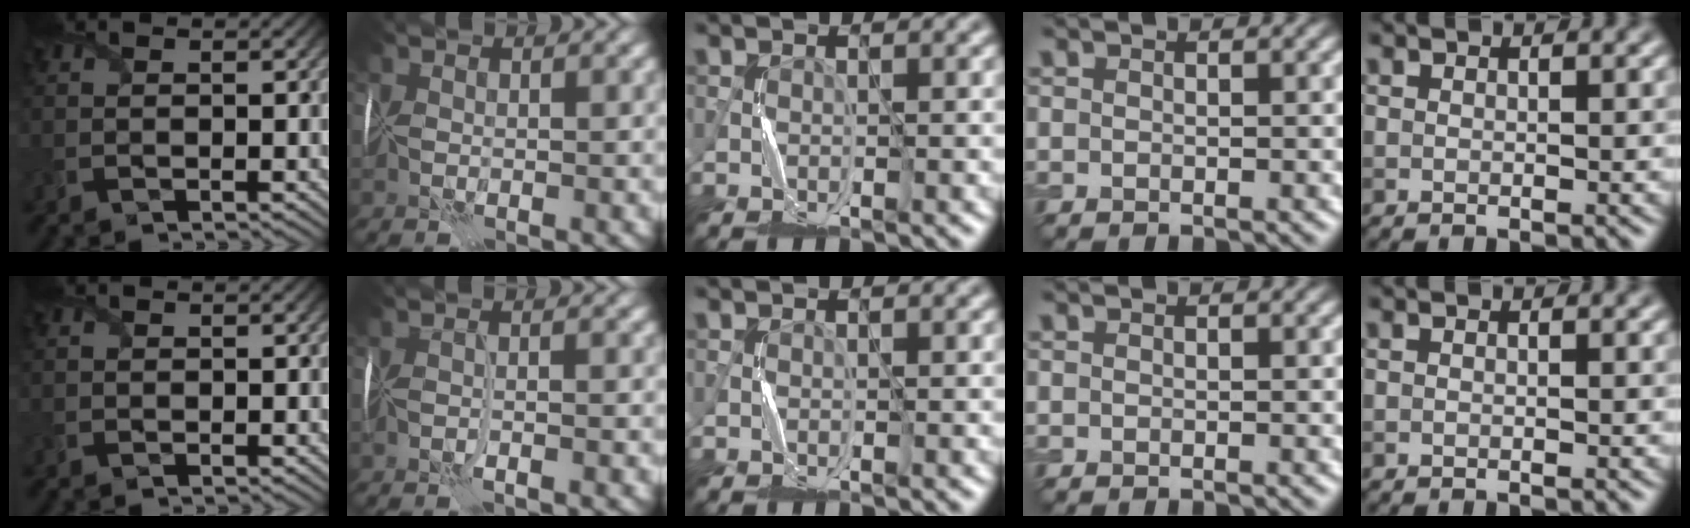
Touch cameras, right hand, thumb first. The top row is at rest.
{"index": {"total": 1.5, "force": [-0.9, -1.2, -0.2], "torque": [0.005, -0.002, -0.019]}}